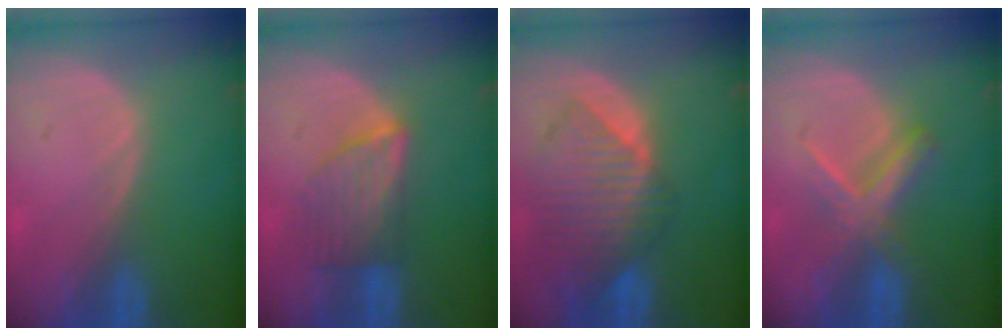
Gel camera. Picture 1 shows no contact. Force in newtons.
{"total": 6.0, "press": 5.9, "slide": 1.1}
{"total": 10.3, "press": 8.8, "slide": 5.3}
{"total": 5.5, "press": 5.5, "slide": 1.0}